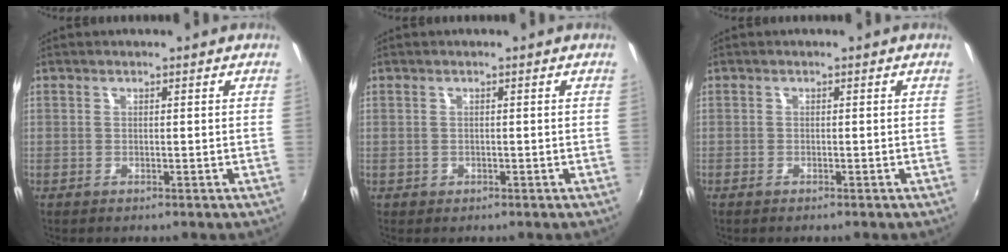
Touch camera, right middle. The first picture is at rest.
{"total": 0.8, "force": [-0.4, 0.7, 0.2], "torque": [-0.003, -0.003, -0.004]}
{"total": 1.1, "force": [-0.9, 0.2, 0.5], "torque": [-0.012, -0.004, -0.018]}